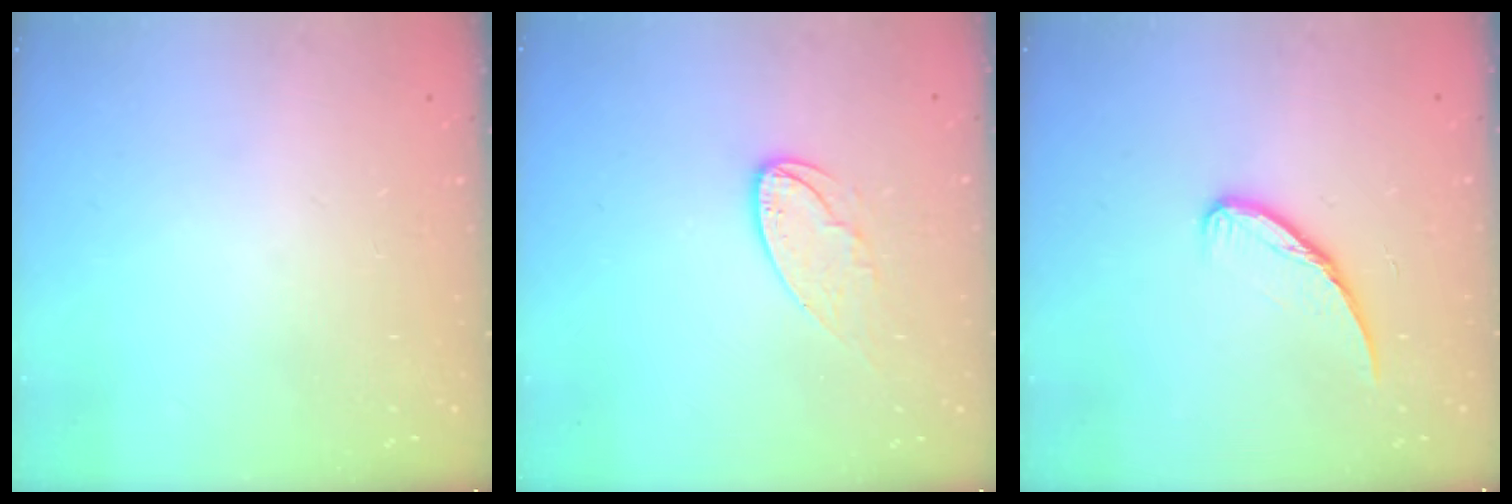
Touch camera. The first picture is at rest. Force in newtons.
{"total": 8.7, "press": 8.7, "slide": 0.7}
{"total": 7.1, "press": 7.0, "slide": 0.6}